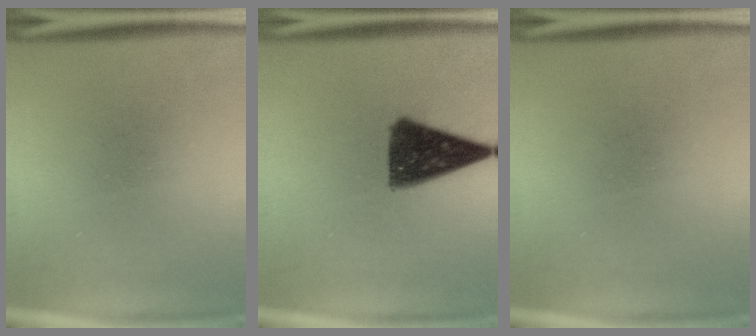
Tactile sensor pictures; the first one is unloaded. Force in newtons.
{"total": 11.5}
{"total": 0.0}